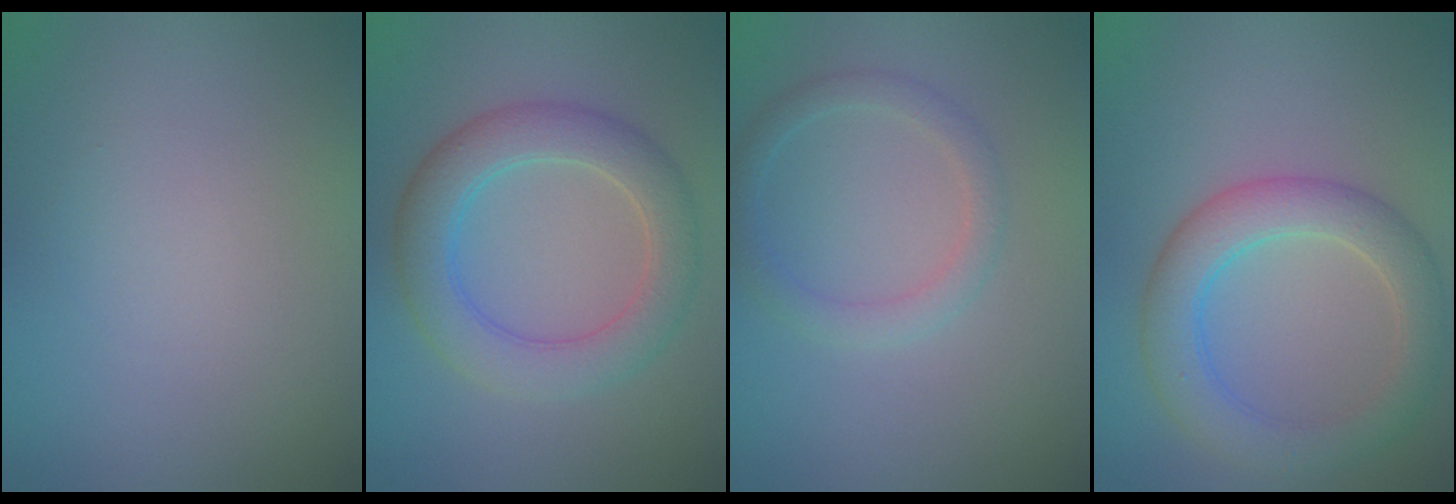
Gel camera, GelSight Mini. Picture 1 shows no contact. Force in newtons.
{"total": 5.2, "press": 5.2, "slide": 0.4}
{"total": 2.0, "press": 2.0, "slide": 0.0}
{"total": 5.1, "press": 5.1, "slide": 0.2}